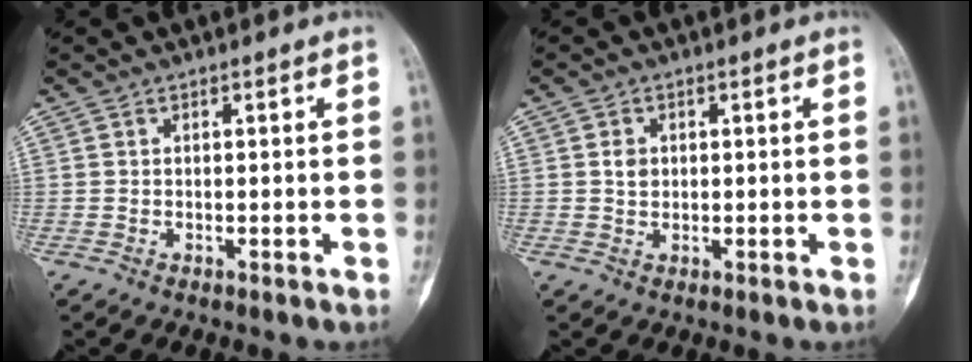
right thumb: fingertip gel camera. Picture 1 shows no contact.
{"total": 2.2, "force": [0.4, 1.8, 1.2], "torque": [-0.014, 0.001, 0.008]}